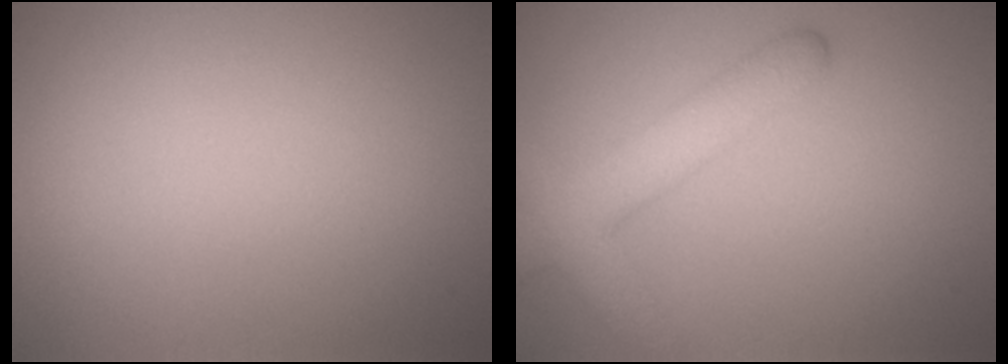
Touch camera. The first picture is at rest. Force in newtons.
{"total": 4.7, "press": 4.7, "slide": 0.2}